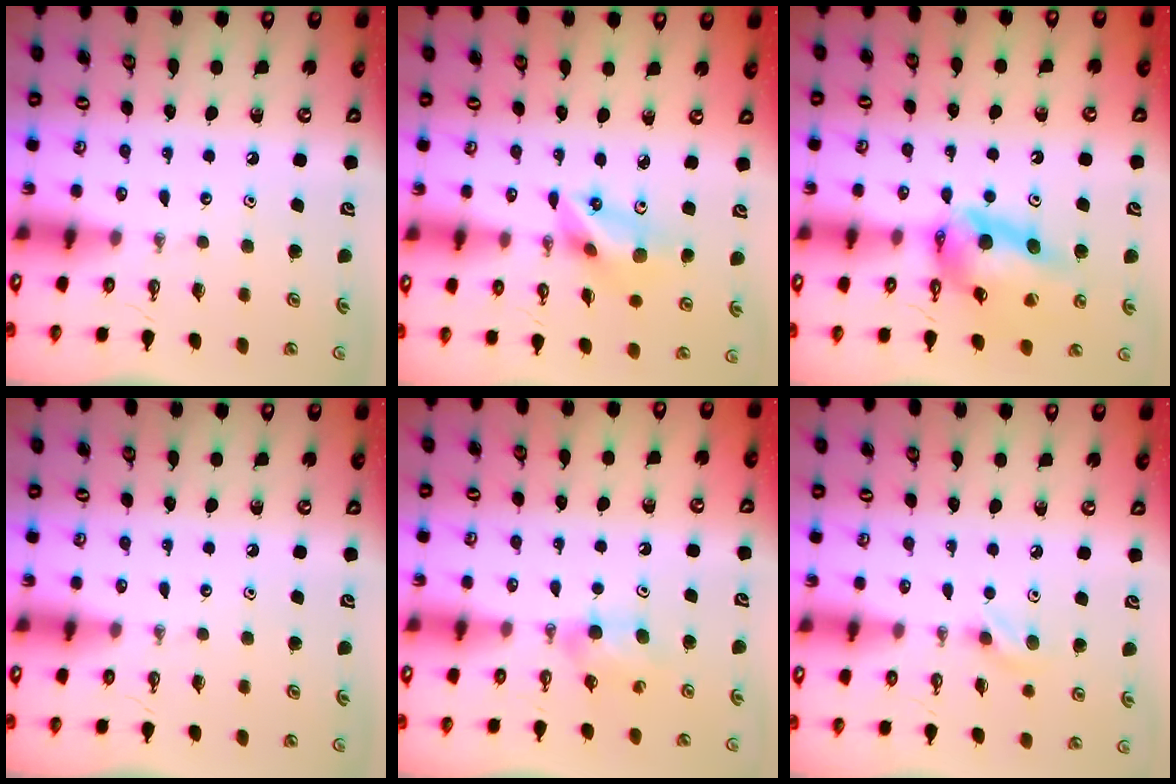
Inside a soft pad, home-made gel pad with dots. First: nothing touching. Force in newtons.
{"total": 10.5, "press": 10.2, "slide": 2.8}
{"total": 13.9, "press": 13.8, "slide": 1.4}
{"total": 0.0}
{"total": 4.8, "press": 4.8, "slide": 0.5}
{"total": 6.4, "press": 6.0, "slide": 2.2}